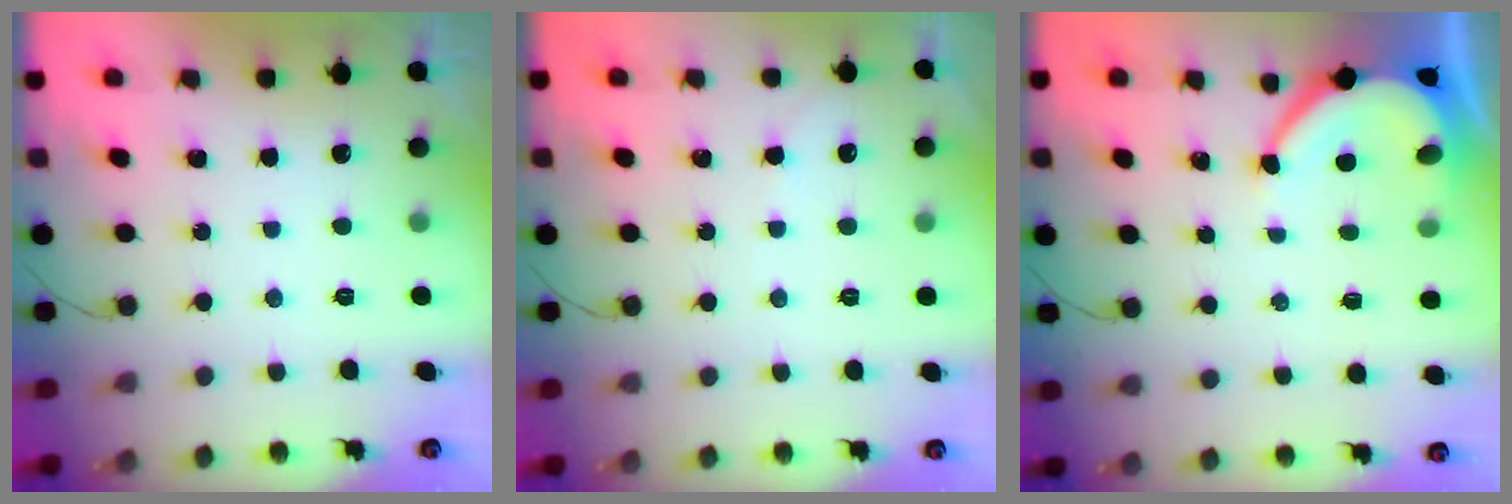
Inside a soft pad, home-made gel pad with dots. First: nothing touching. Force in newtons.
{"total": 1.3, "press": 1.3, "slide": 0.2}
{"total": 6.4, "press": 6.4, "slide": 0.5}